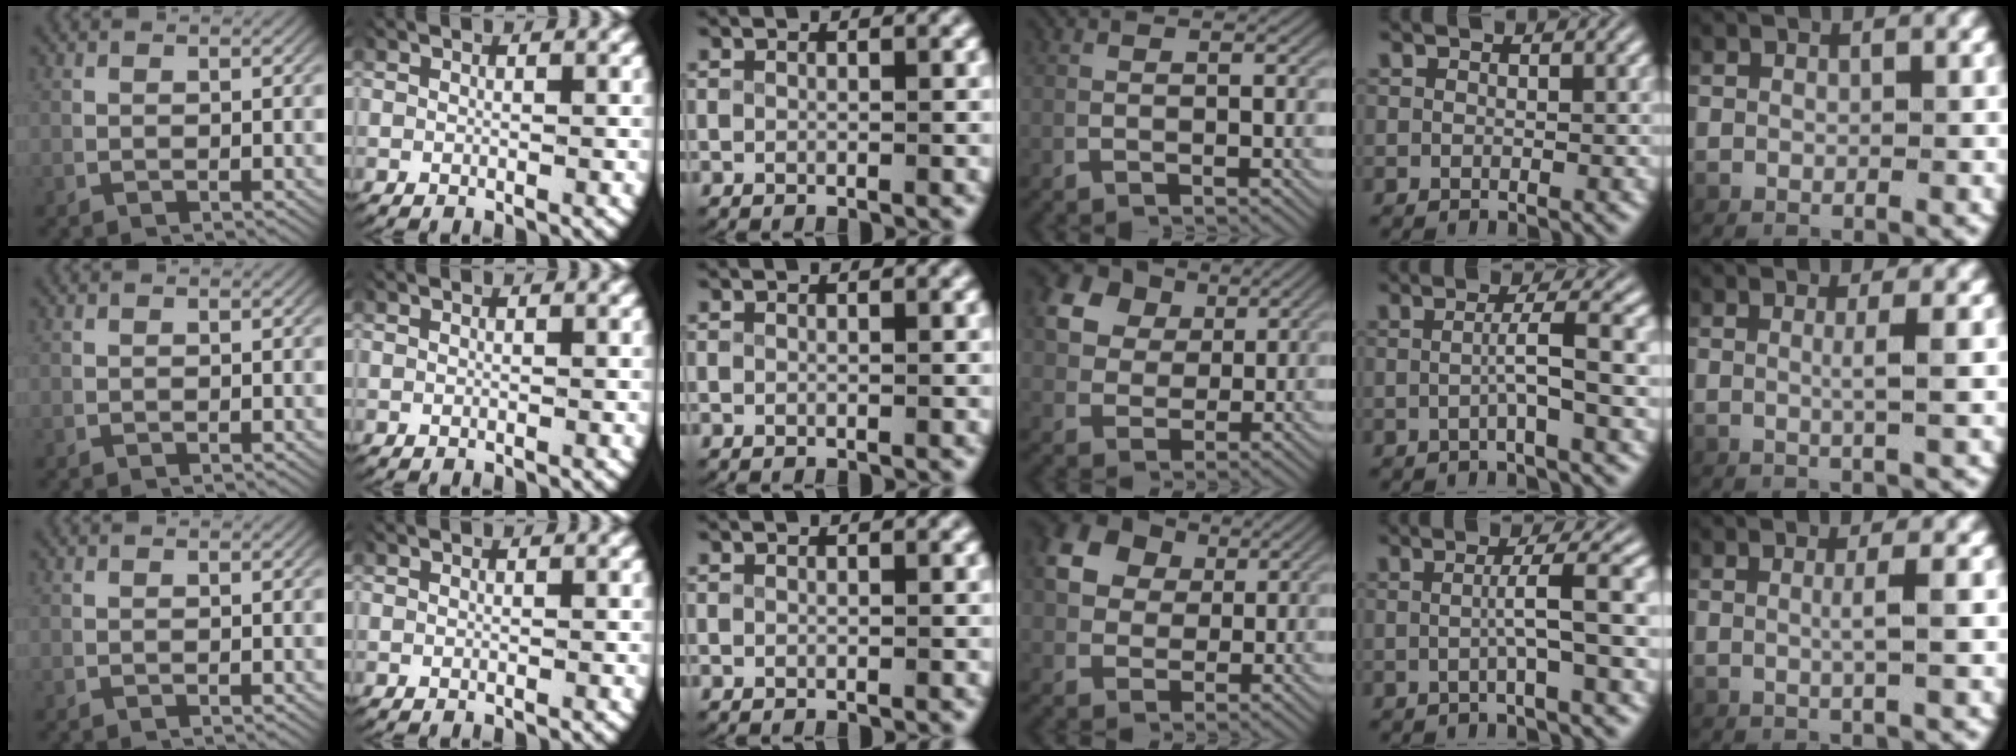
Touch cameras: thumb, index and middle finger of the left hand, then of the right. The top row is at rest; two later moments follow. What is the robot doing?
{"motion": "lift_and_place", "object": "card"}